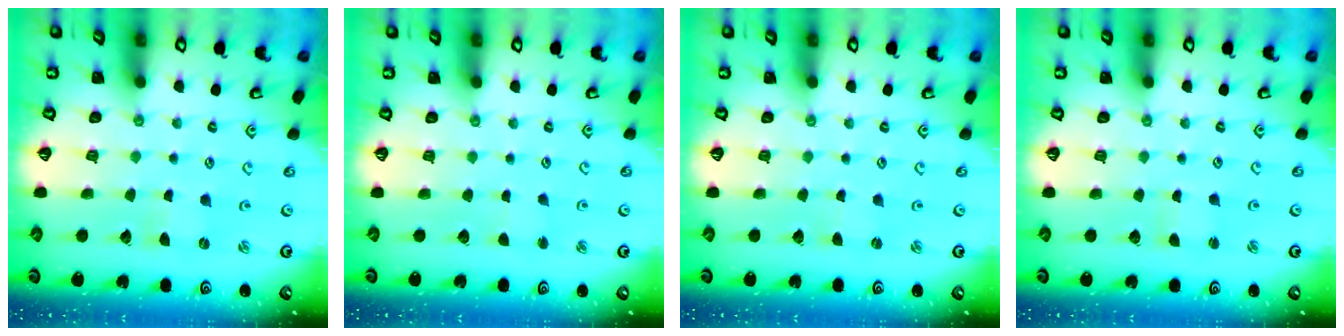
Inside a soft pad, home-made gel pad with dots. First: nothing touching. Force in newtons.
{"total": 1.9, "press": 1.9, "slide": 0.2}
{"total": 0.7, "press": 0.7, "slide": 0.1}
{"total": 1.4, "press": 1.4, "slide": 0.1}